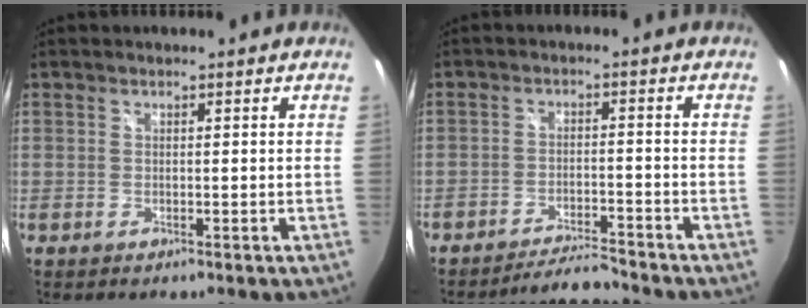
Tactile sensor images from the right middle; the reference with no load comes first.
{"total": 6.1, "force": [-6.0, 0.3, 1.1], "torque": [-0.040, 0.004, -0.097]}